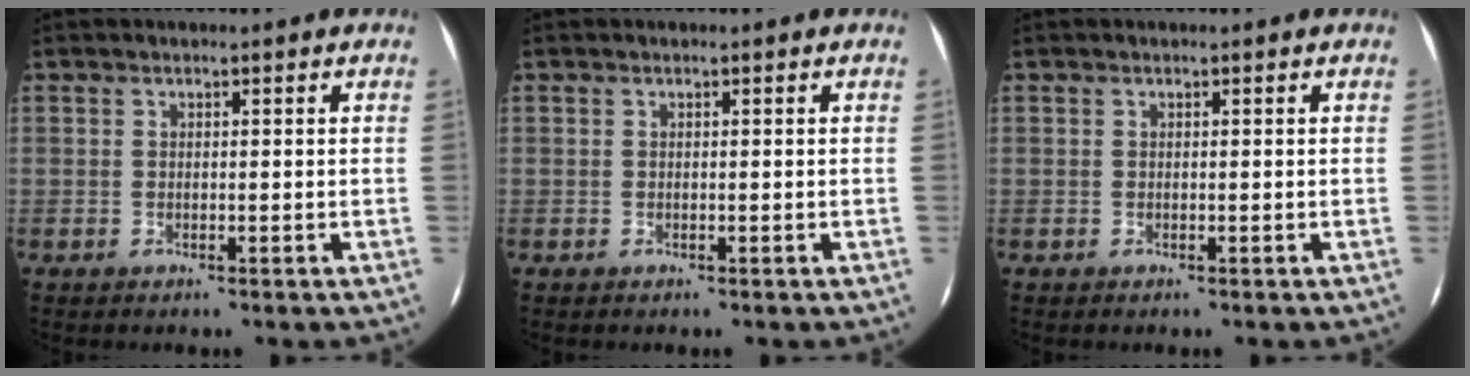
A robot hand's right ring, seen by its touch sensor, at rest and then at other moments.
{"total": 0.0}
{"total": 0.0}